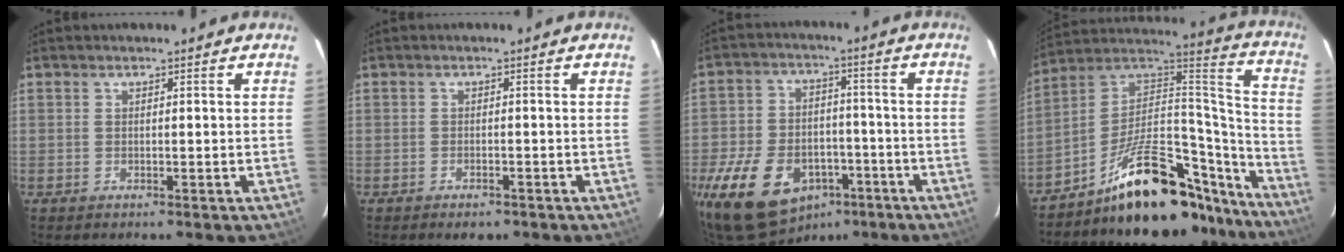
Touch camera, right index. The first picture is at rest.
{"total": 2.9, "force": [-2.0, 1.5, 1.4], "torque": [-0.028, -0.004, -0.028]}
{"total": 18.6, "force": [-9.8, 12.2, 10.0], "torque": [-0.231, 0.006, -0.144]}
{"total": 25.4, "force": [-18.8, 10.0, 13.8], "torque": [-0.196, 0.054, -0.278]}